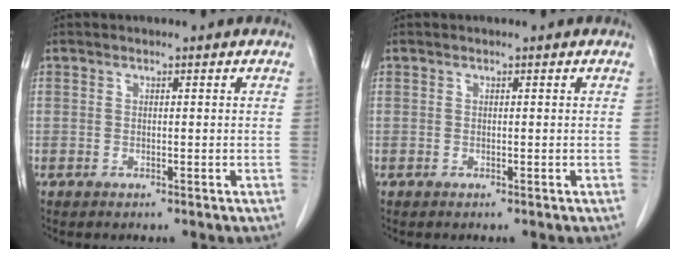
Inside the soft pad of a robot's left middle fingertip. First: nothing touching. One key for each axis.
{"total": 0.0}